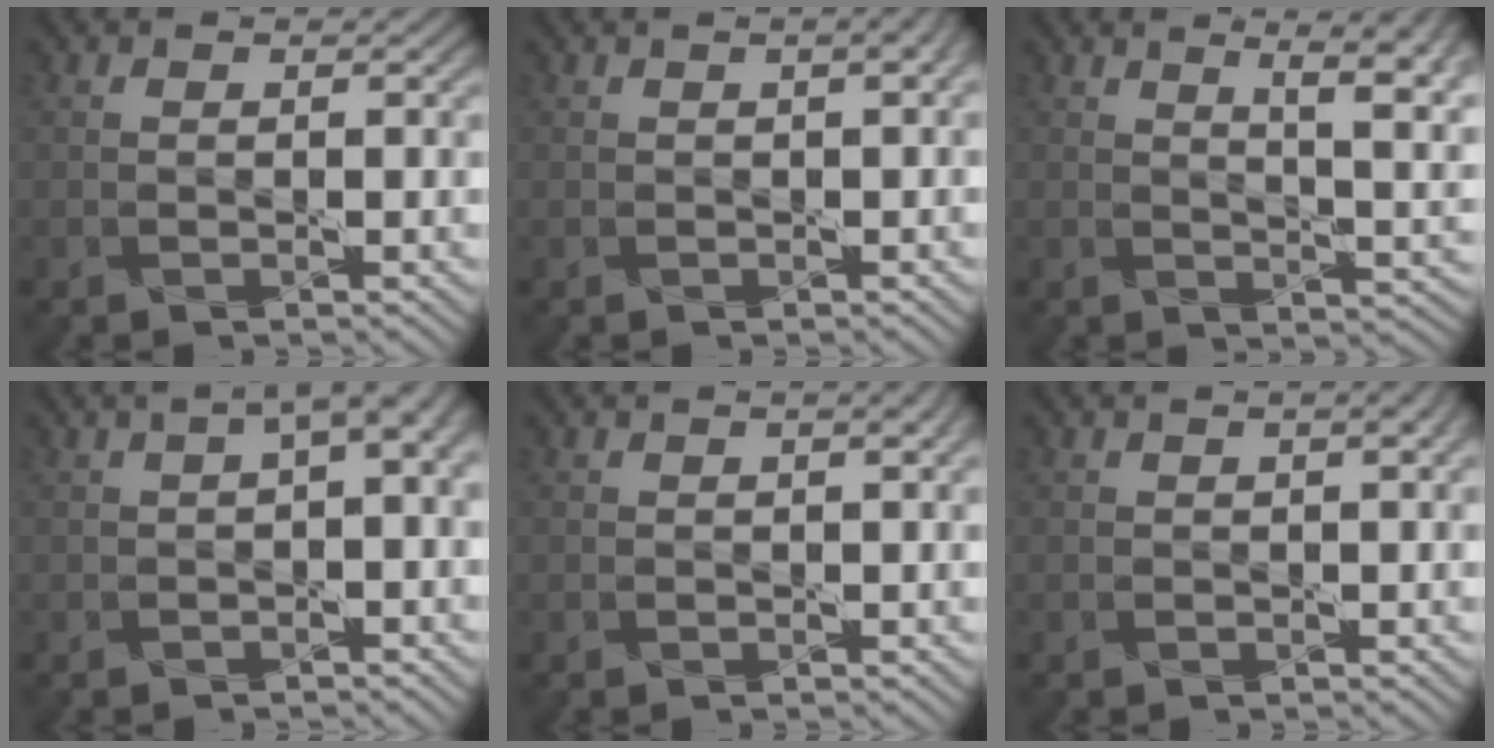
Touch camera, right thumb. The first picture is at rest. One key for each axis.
{"total": 2.6, "fx": 0.8, "fy": 0.9, "fz": 2.3, "tx": -0.027, "ty": 0.009, "tz": 0.007}
{"total": 10.0, "fx": 4.3, "fy": 3.4, "fz": 8.3, "tx": -0.102, "ty": 0.021, "tz": 0.053}
{"total": 4.1, "fx": 0.8, "fy": 1.3, "fz": 3.8, "tx": -0.051, "ty": 0.008, "tz": 0.012}
{"total": 1.5, "fx": 0.5, "fy": 0.4, "fz": 1.4, "tx": -0.020, "ty": 0.005, "tz": 0.003}
{"total": 1.9, "fx": 0.6, "fy": 0.6, "fz": 1.7, "tx": -0.022, "ty": 0.007, "tz": 0.005}